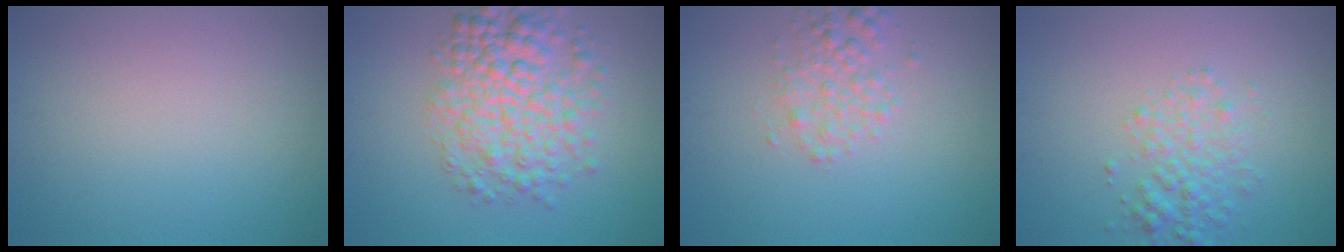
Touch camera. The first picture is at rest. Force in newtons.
{"total": 6.3, "press": 6.3, "slide": 0.1}
{"total": 2.4, "press": 2.4, "slide": 0.1}
{"total": 2.9, "press": 2.9, "slide": 0.1}